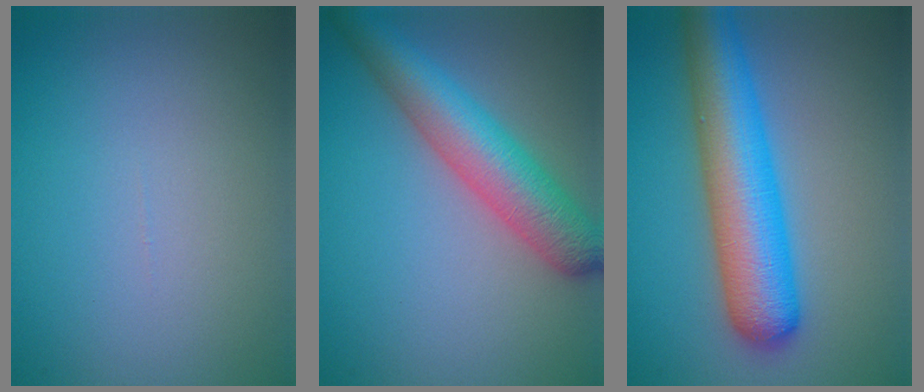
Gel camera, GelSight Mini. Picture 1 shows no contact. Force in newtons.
{"total": 6.6, "press": 6.6, "slide": 0.2}
{"total": 8.3, "press": 8.3, "slide": 0.3}